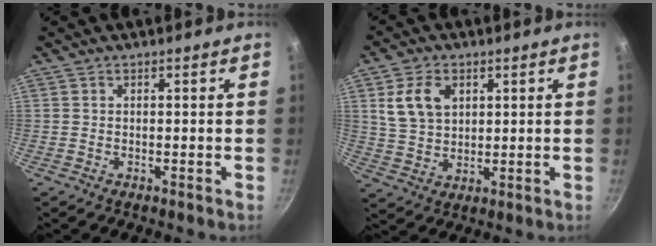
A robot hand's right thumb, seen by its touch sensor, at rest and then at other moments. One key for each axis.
{"total": 8.7, "fx": 3.0, "fy": 6.0, "fz": 5.5, "tx": -0.090, "ty": -0.008, "tz": 0.065}